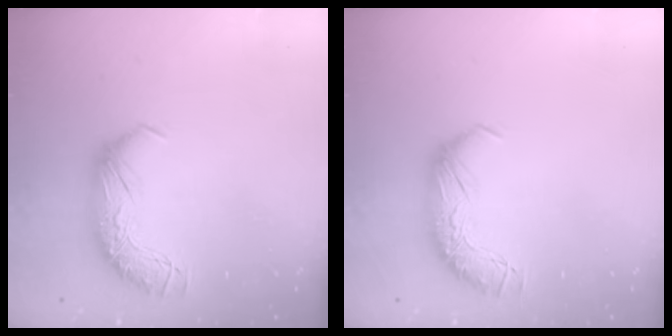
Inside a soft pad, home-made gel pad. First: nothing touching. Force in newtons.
{"total": 0.0}